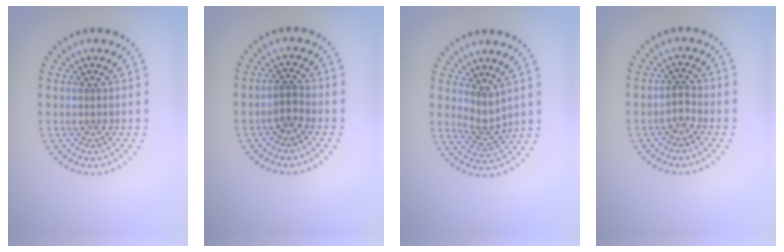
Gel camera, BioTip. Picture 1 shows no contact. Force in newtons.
{"total": 1.6, "press": 1.4, "slide": 0.9}
{"total": 2.1, "press": 1.5, "slide": 1.5}
{"total": 1.1, "press": 0.9, "slide": 0.6}